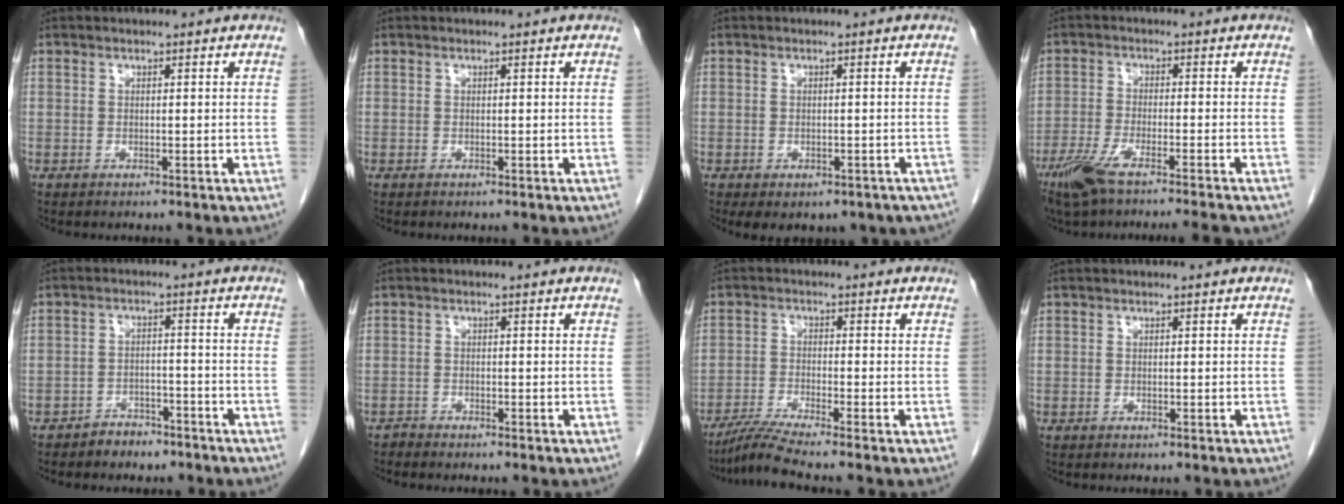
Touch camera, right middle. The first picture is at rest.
{"total": 0.0}
{"total": 8.2, "force": [-5.7, 4.6, 3.7], "torque": [-0.047, 0.004, -0.060]}
{"total": 9.1, "force": [-7.2, -0.1, 5.7], "torque": [-0.101, -0.019, -0.124]}
{"total": 3.9, "force": [-3.2, 2.1, 0.7], "torque": [-0.016, 0.008, -0.046]}
{"total": 0.8, "force": [-0.7, 0.0, -0.2], "torque": [0.003, -0.004, -0.016]}
{"total": 5.1, "force": [-4.2, -1.5, 2.4], "torque": [-0.053, -0.024, -0.085]}
{"total": 0.0}